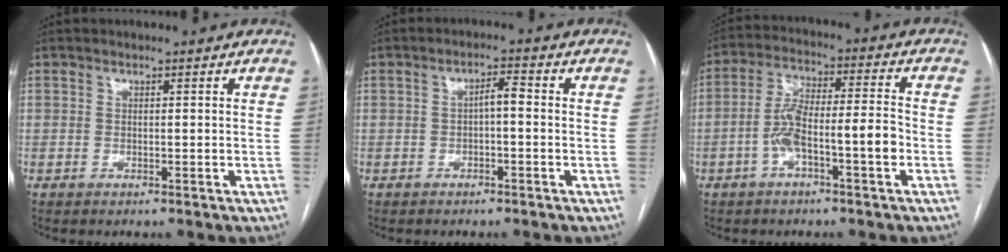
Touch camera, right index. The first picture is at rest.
{"total": 2.6, "force": [-0.3, 0.7, 2.5], "torque": [-0.040, 0.011, -0.005]}
{"total": 9.1, "force": [-3.1, 1.5, 8.4], "torque": [-0.157, 0.034, -0.052]}